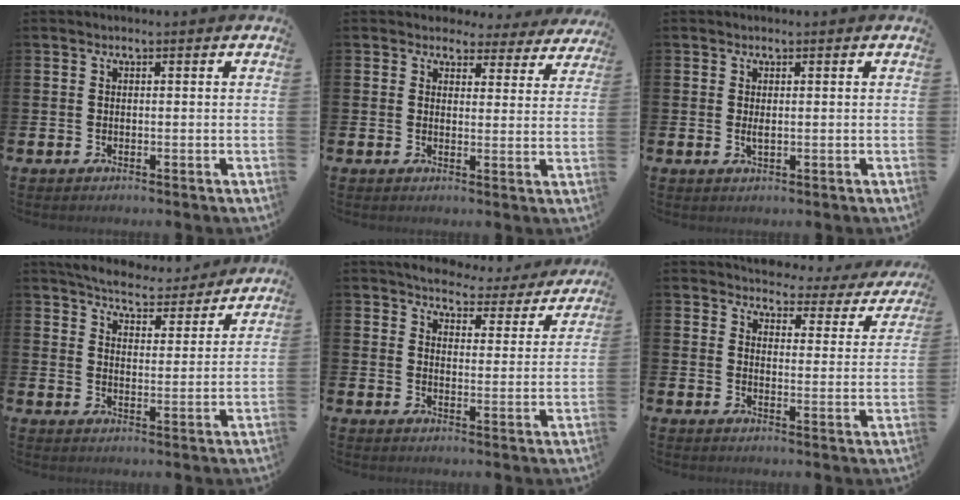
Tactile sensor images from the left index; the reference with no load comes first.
{"total": 3.4, "force": [2.9, 1.7, 0.2], "torque": [-0.004, -0.020, 0.046]}
{"total": 1.0, "force": [0.3, 0.3, 0.9], "torque": [-0.016, 0.002, 0.004]}
{"total": 5.8, "force": [5.7, 0.9, 0.9], "torque": [-0.033, -0.041, 0.098]}
{"total": 5.3, "force": [5.1, 1.3, 0.6], "torque": [-0.022, -0.041, 0.084]}
{"total": 3.2, "force": [2.9, 1.2, 0.3], "torque": [-0.011, -0.035, 0.039]}